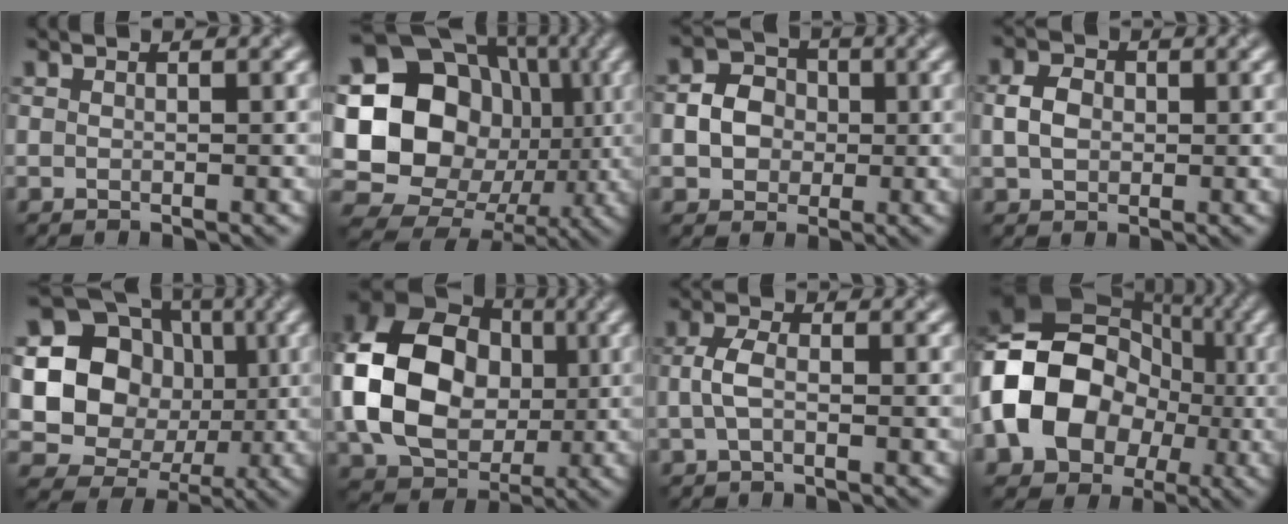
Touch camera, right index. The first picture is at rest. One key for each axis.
{"total": 21.5, "fx": 0.9, "fy": 19.2, "fz": 9.7, "tx": -0.200, "ty": 0.046, "tz": -0.016}
{"total": 4.1, "fx": -0.2, "fy": 3.6, "fz": 2.0, "tx": -0.022, "ty": 0.003, "tz": -0.015}
{"total": 3.1, "fx": 0.1, "fy": 2.5, "fz": 1.9, "tx": -0.040, "ty": 0.004, "tz": -0.003}
{"total": 17.4, "fx": 1.7, "fy": 16.0, "fz": 6.7, "tx": -0.158, "ty": 0.029, "tz": 0.003}
{"total": 15.0, "fx": 0.2, "fy": 11.6, "fz": 9.5, "tx": -0.206, "ty": 0.000, "tz": 0.002}
{"total": 2.3, "fx": -0.3, "fy": 1.0, "fz": 2.0, "tx": -0.048, "ty": 0.004, "tz": -0.010}
{"total": 15.4, "fx": -2.3, "fy": 12.1, "fz": 9.2, "tx": -0.187, "ty": 0.013, "tz": -0.063}